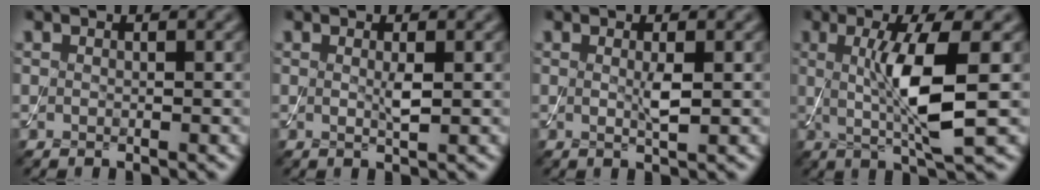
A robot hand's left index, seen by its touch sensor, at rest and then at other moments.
{"total": 1.1, "force": [0.2, 0.1, 1.1], "torque": [-0.022, -0.001, 0.002]}
{"total": 1.5, "force": [0.2, 0.2, 1.5], "torque": [-0.029, -0.001, 0.002]}
{"total": 6.5, "force": [0.3, 1.1, 6.4], "torque": [-0.123, -0.006, 0.011]}